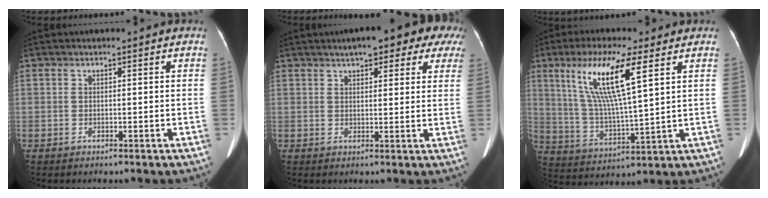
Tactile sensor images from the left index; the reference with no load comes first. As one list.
[{"total": 13.3, "force": [9.5, 4.1, 8.4], "torque": [-0.101, 0.032, 0.109]}, {"total": 13.2, "force": [5.8, 1.0, 11.8], "torque": [-0.245, 0.003, 0.109]}]